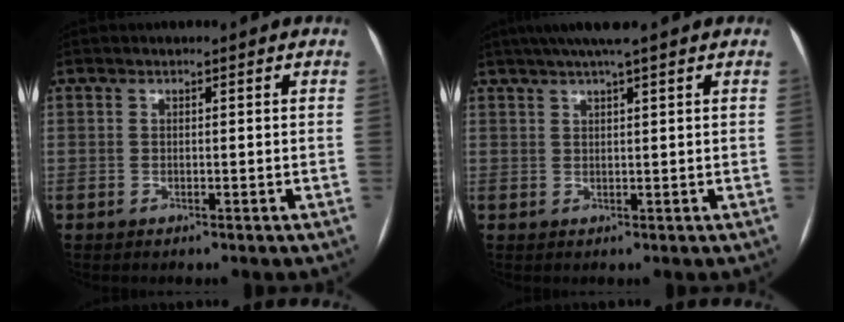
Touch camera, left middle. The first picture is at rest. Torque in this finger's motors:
{"motor_torque": [0.34, -0.35, 0.02, 0.06]}